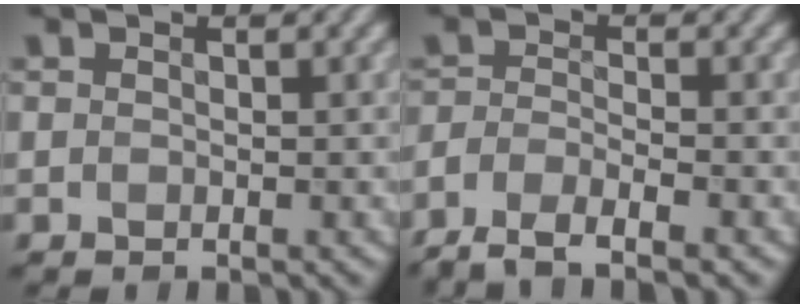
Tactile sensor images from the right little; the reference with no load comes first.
{"total": 4.2, "force": [-3.3, 0.6, 2.5], "torque": [-0.046, -0.002, -0.065]}